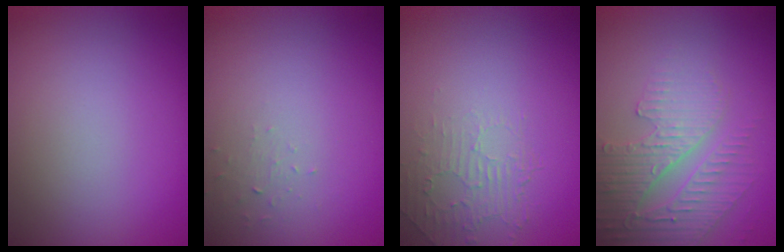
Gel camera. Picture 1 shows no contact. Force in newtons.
{"total": 0.6, "press": 0.3, "slide": 0.6}
{"total": 2.0, "press": 0.6, "slide": 1.9}
{"total": 3.8, "press": 3.6, "slide": 1.2}